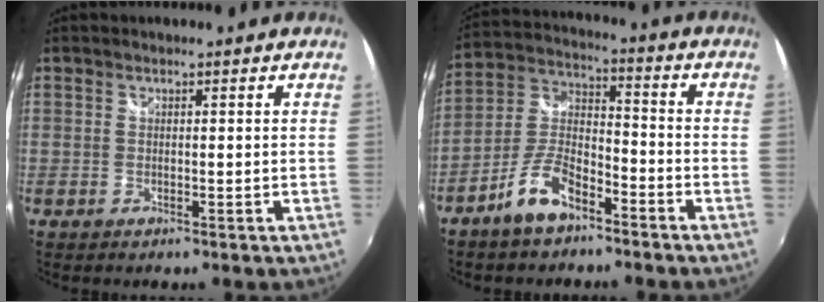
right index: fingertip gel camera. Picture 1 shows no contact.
{"total": 9.9, "force": [-6.6, 4.1, 6.1], "torque": [-0.138, 0.015, -0.123]}